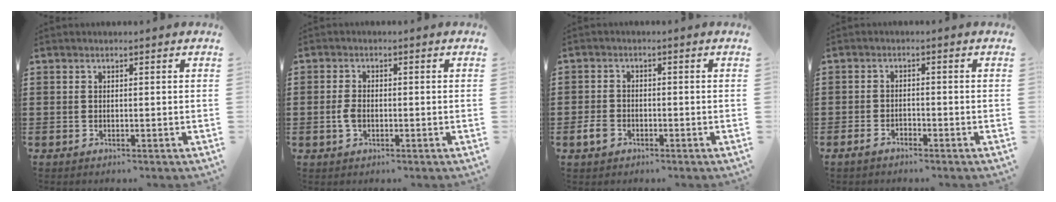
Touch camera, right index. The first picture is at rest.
{"total": 2.5, "force": [-0.6, 1.5, 1.9], "torque": [-0.053, -0.004, -0.016]}
{"total": 2.8, "force": [-1.4, 1.9, 1.5], "torque": [-0.044, -0.004, -0.031]}
{"total": 1.6, "force": [-1.4, 0.6, 0.6], "torque": [-0.015, 0.001, -0.028]}